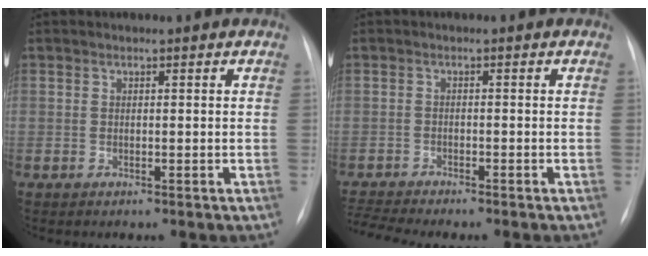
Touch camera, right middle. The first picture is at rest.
{"total": 4.9, "force": [-4.6, -0.9, 1.5], "torque": [-0.033, -0.014, -0.075]}